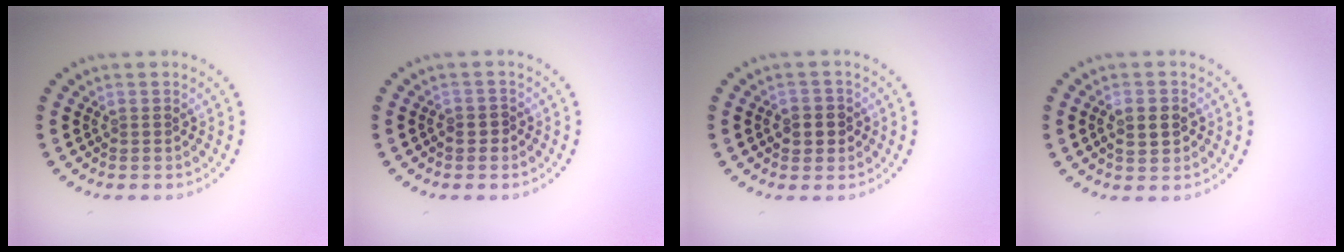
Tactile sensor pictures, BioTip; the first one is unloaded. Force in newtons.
{"total": 0.9, "press": 0.7, "slide": 0.5}
{"total": 2.3, "press": 2.2, "slide": 0.5}
{"total": 2.7, "press": 2.7, "slide": 0.2}